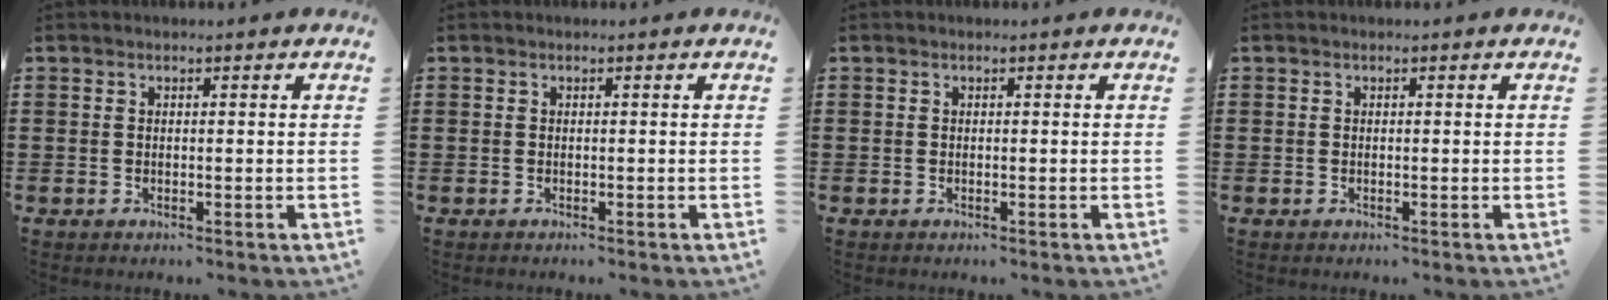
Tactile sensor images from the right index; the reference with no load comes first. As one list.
[{"total": 0.0}, {"total": 0.0}, {"total": 0.0}]